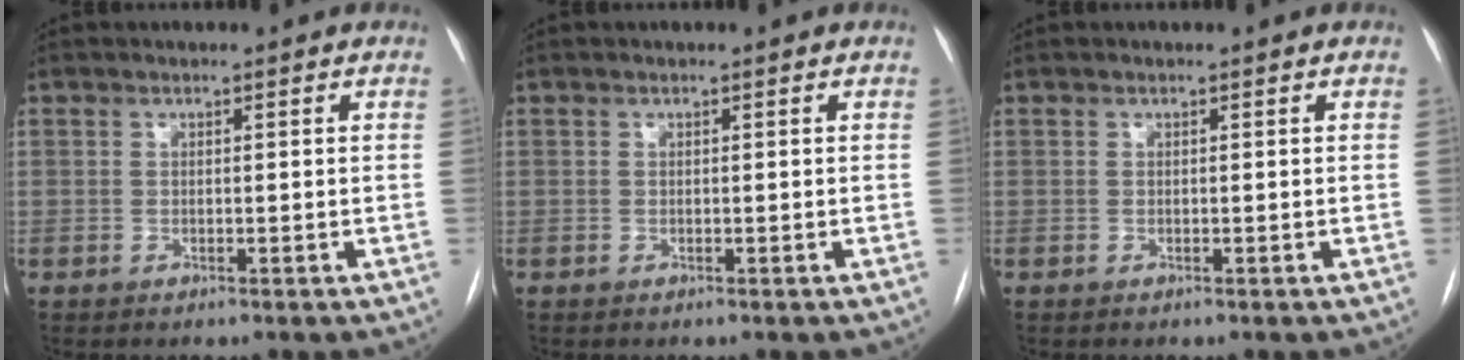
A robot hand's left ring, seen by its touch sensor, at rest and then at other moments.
{"total": 0.0}
{"total": 0.0}